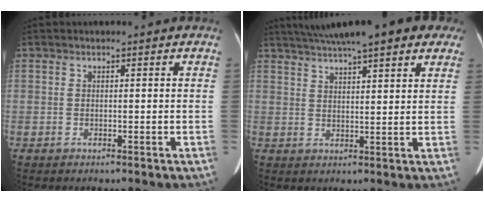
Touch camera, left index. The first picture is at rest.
{"total": 16.7, "force": [12.8, 3.8, 10.1], "torque": [-0.161, 0.055, 0.166]}